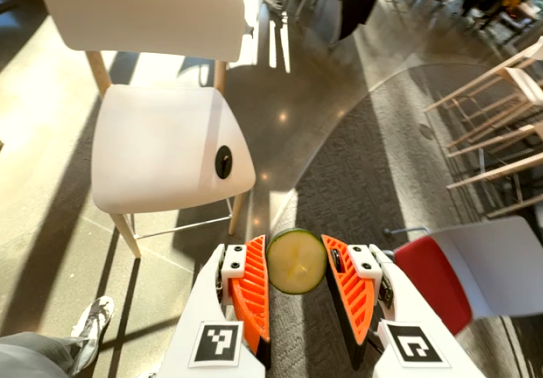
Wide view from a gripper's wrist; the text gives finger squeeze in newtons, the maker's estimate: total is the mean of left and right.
{"total": 9.7, "left": 9.8, "right": 9.6}